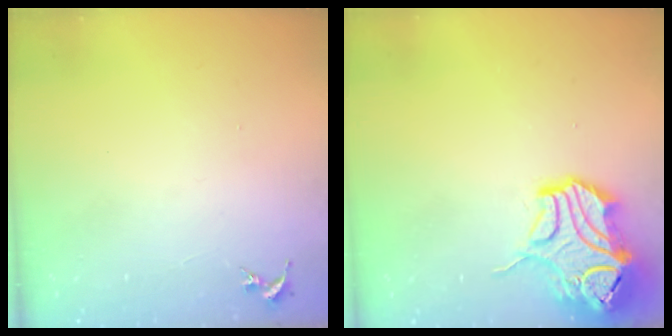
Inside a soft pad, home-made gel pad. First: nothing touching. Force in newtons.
{"total": 15.7, "press": 15.6, "slide": 2.3}